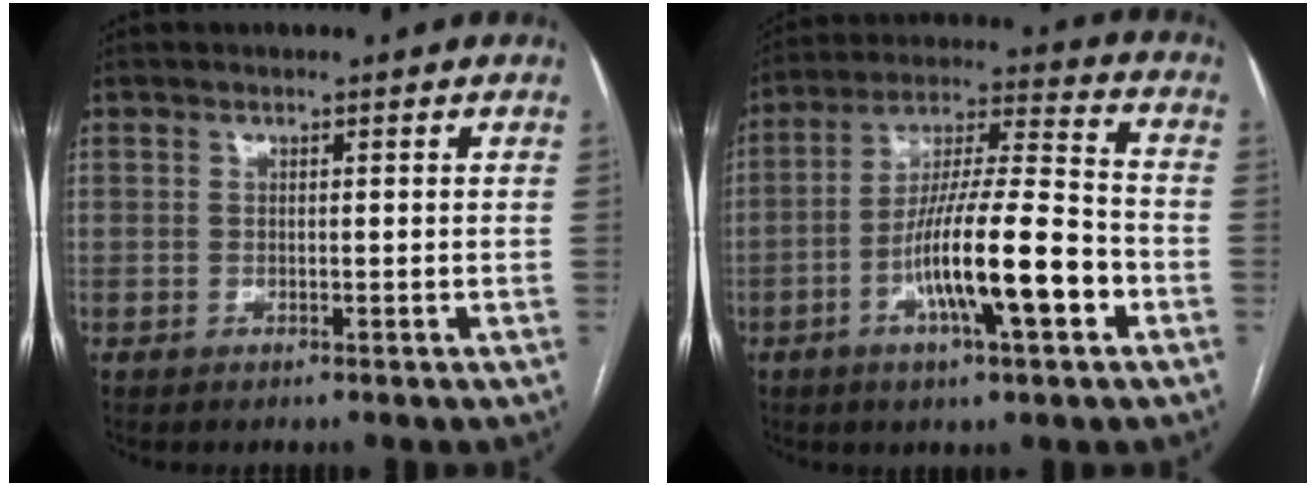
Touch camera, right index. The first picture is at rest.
{"total": 15.2, "force": [-5.4, 1.7, 14.1], "torque": [-0.254, 0.001, -0.091]}